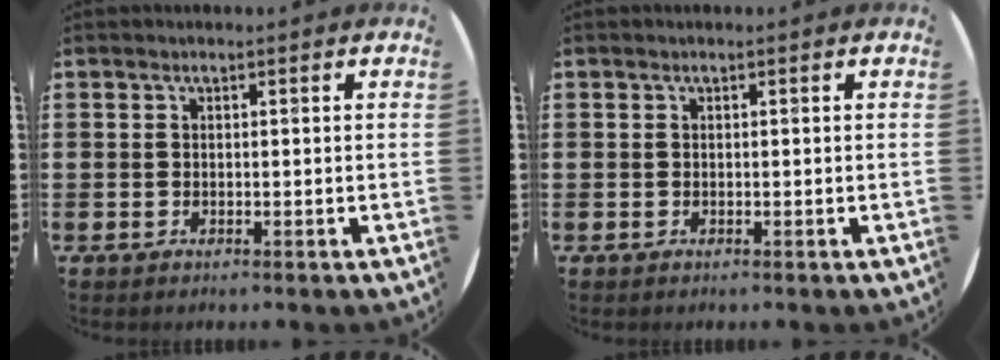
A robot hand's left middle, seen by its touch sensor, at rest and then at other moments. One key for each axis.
{"total": 0.0}